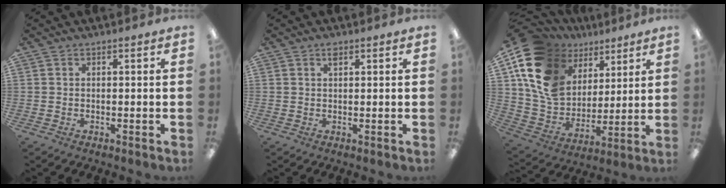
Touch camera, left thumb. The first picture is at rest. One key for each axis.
{"total": 1.4, "fx": 0.9, "fy": 0.6, "fz": 0.9, "tx": -0.014, "ty": -0.002, "tz": 0.015}
{"total": 17.6, "fx": 9.2, "fy": 12.2, "fz": 8.8, "tx": -0.194, "ty": -0.044, "tz": 0.176}